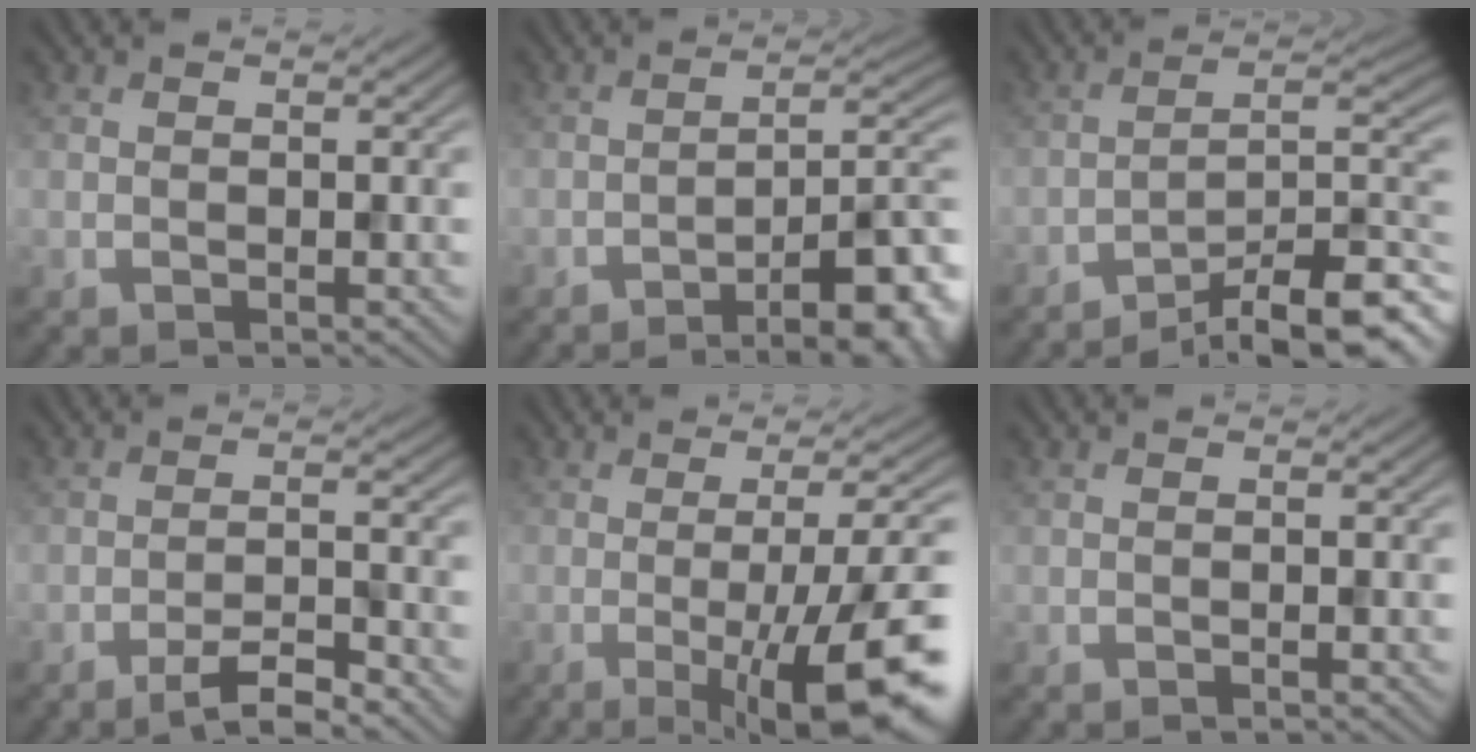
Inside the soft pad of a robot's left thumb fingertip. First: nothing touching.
{"total": 11.3, "force": [-7.1, 2.5, 8.3], "torque": [-0.120, 0.011, -0.103]}
{"total": 12.0, "force": [-9.0, 2.4, 7.6], "torque": [-0.115, 0.009, -0.146]}
{"total": 4.7, "force": [-3.5, 0.6, 3.1], "torque": [-0.051, 0.007, -0.065]}
{"total": 13.7, "force": [-3.7, 3.1, 12.8], "torque": [-0.145, 0.005, -0.060]}
{"total": 0.5, "force": [-0.3, 0.0, 0.4], "torque": [-0.006, 0.000, -0.008]}